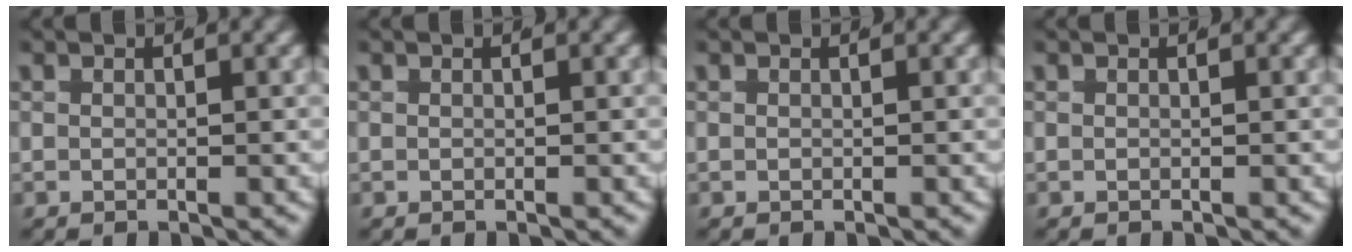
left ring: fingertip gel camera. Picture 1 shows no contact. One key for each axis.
{"total": 0.0}
{"total": 0.0}
{"total": 0.0}